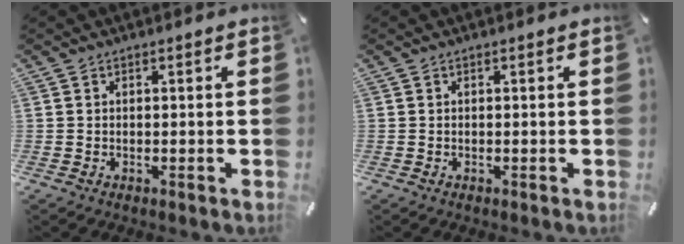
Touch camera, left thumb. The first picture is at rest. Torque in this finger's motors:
{"motor_torque": [0.00, 0.00, 0.00, 0.00, 0.00]}